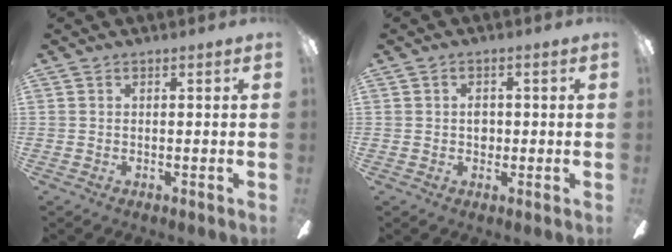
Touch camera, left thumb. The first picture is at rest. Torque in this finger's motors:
{"motor_torque": [0.19, 0.24, 0.68, 0.04, 0.02]}